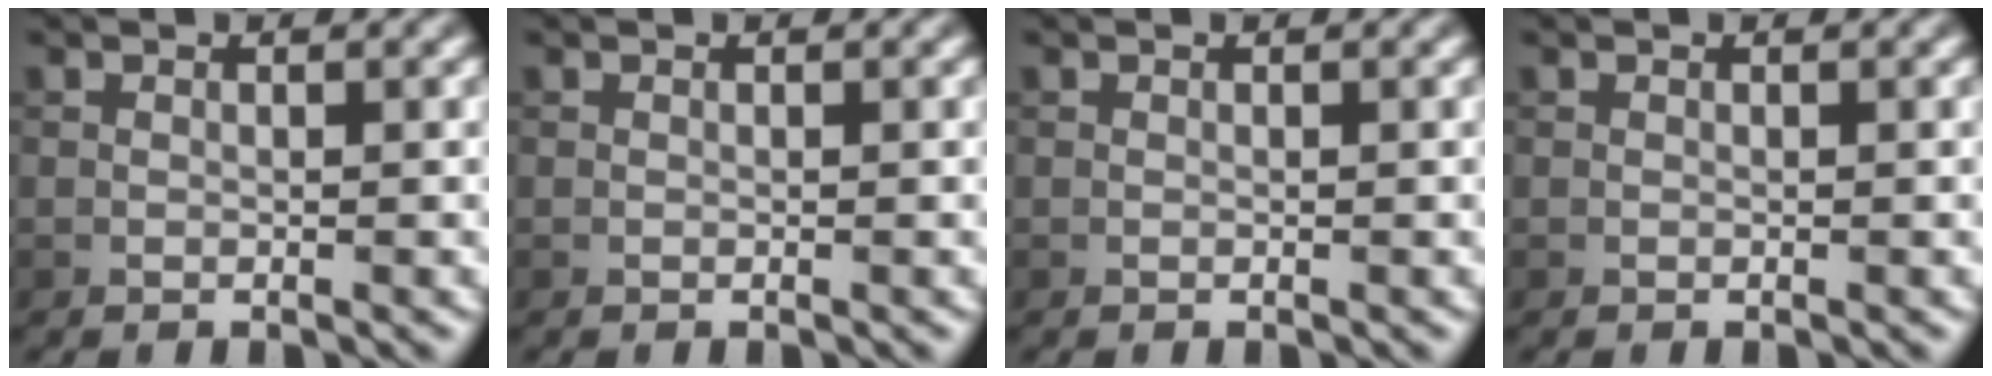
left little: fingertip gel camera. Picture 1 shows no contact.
{"total": 0.0}
{"total": 0.0}
{"total": 0.0}